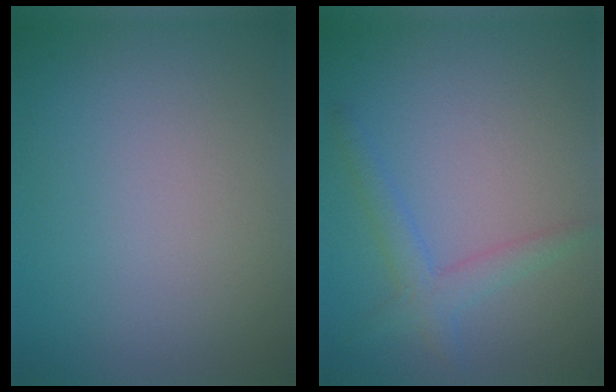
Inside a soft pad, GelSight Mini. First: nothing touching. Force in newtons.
{"total": 2.5, "press": 2.5, "slide": 0.1}